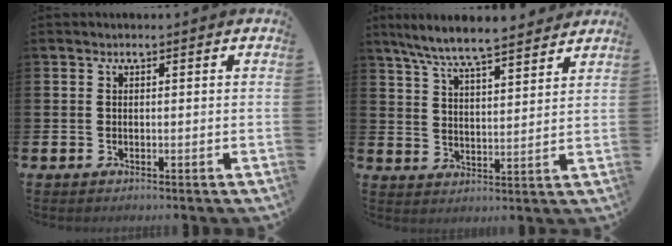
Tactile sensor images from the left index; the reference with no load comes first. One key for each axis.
{"total": 7.7, "fx": 7.3, "fy": 0.4, "fz": 2.5, "tx": -0.077, "ty": -0.035, "tz": 0.132}